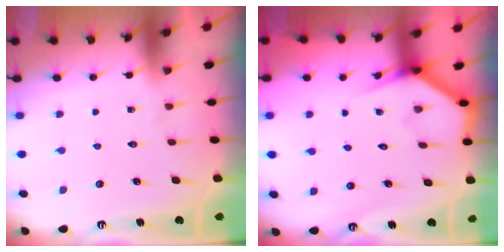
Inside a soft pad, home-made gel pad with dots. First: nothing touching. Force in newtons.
{"total": 3.7, "press": 3.7, "slide": 0.3}